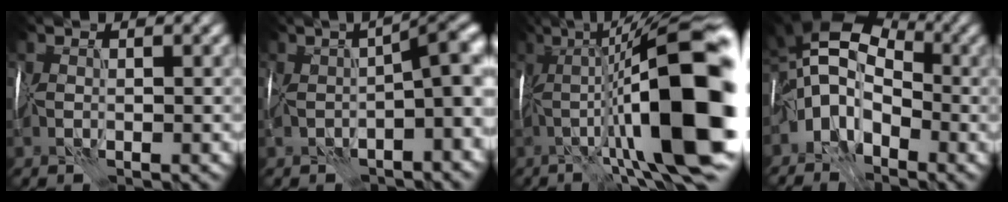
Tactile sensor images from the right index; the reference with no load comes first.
{"total": 8.9, "force": [-1.2, 2.5, 8.4], "torque": [-0.114, 0.016, -0.019]}
{"total": 17.4, "force": [-1.9, 4.2, 16.8], "torque": [-0.241, 0.036, -0.028]}
{"total": 7.4, "force": [-1.7, 5.0, 5.2], "torque": [-0.082, 0.023, -0.048]}